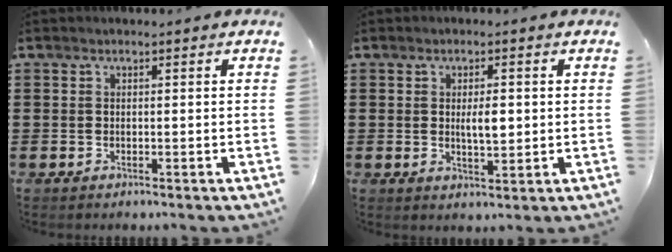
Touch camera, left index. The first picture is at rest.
{"total": 3.5, "force": [0.4, 1.3, 3.2], "torque": [-0.056, 0.001, 0.002]}